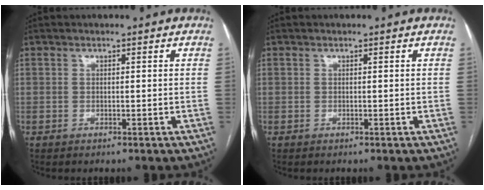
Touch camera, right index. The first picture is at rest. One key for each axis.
{"total": 0.0}